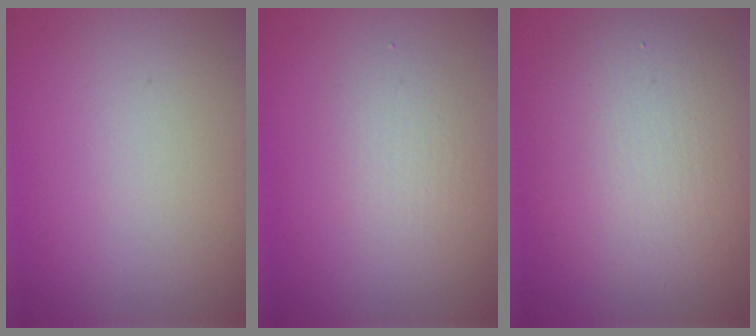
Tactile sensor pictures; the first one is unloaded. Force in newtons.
{"total": 2.0, "press": 2.0, "slide": 0.1}
{"total": 7.8, "press": 7.8, "slide": 0.4}